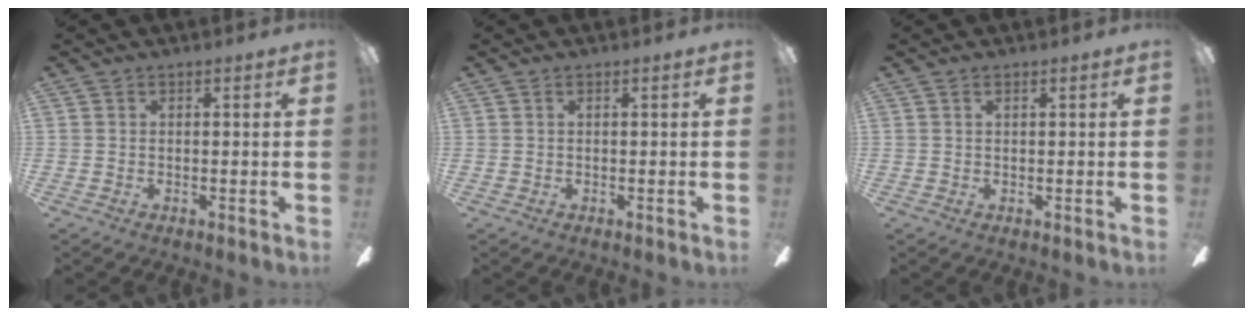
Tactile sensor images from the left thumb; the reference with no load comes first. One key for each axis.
{"total": 0.0}
{"total": 0.6, "fx": 0.3, "fy": 0.2, "fz": 0.5, "tx": -0.008, "ty": 0.003, "tz": 0.005}